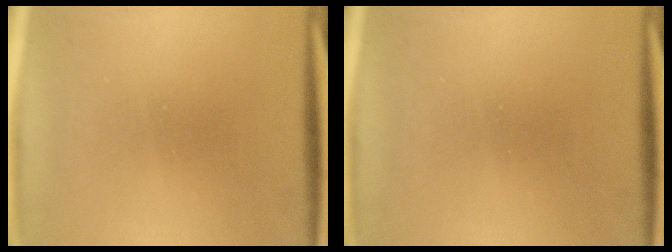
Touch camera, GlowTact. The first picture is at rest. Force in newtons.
{"total": 0.0}